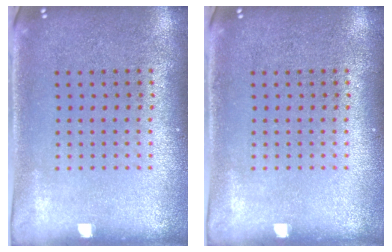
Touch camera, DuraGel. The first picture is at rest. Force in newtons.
{"total": 0.0}